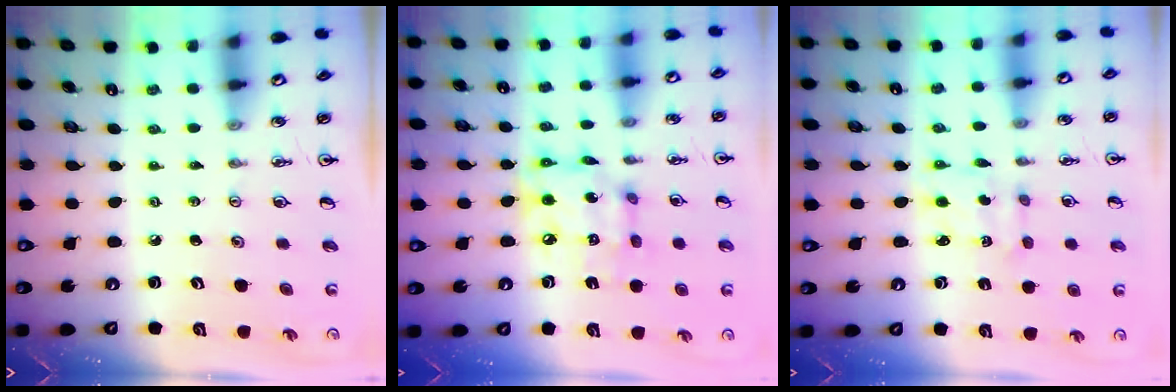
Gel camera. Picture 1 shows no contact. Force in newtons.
{"total": 12.4, "press": 12.3, "slide": 1.0}
{"total": 2.3, "press": 2.2, "slide": 0.7}